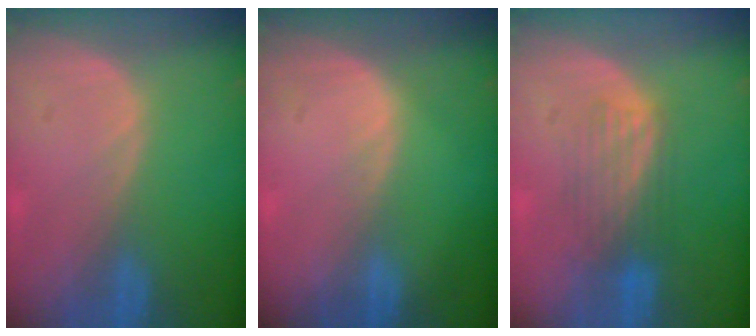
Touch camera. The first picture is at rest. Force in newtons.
{"total": 0.6, "press": 0.6, "slide": 0.1}
{"total": 4.7, "press": 4.7, "slide": 0.3}